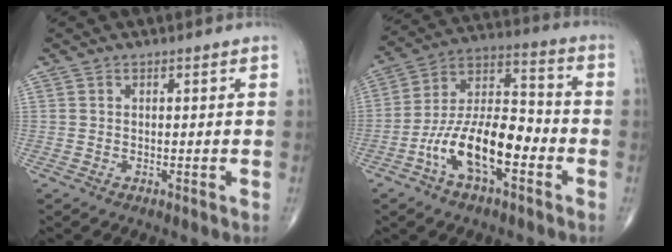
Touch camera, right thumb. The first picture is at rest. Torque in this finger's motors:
{"motor_torque": [2.24, 2.09, 1.42, -0.69, 0.13]}